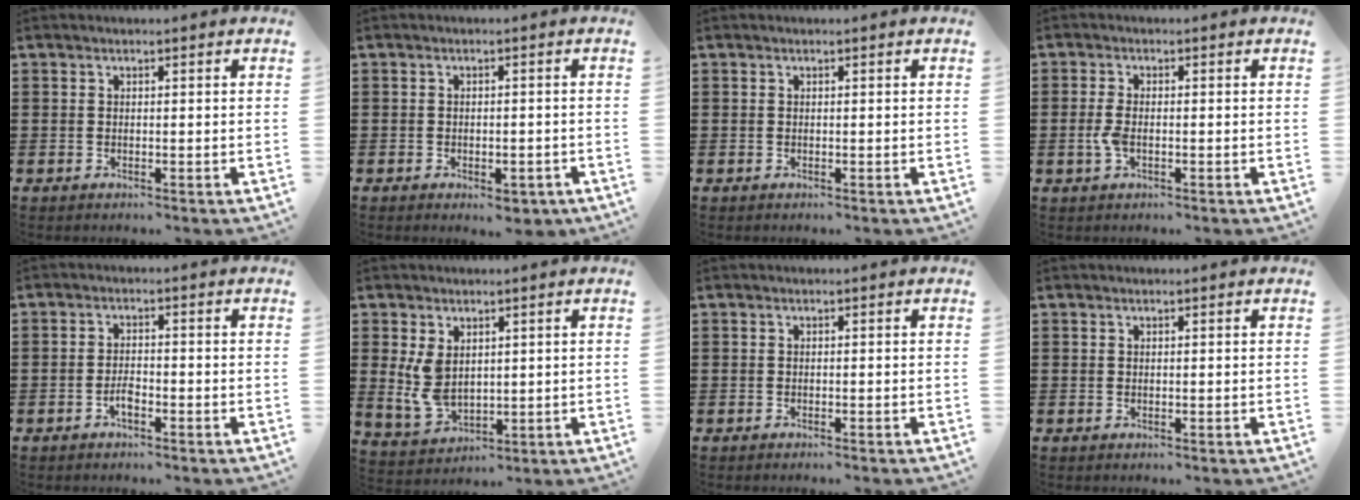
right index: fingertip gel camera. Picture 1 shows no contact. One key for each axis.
{"total": 2.3, "fx": -1.8, "fy": 0.6, "fz": 1.2, "tx": -0.022, "ty": 0.000, "tz": -0.035}
{"total": 0.0}
{"total": 2.9, "fx": -0.7, "fy": 1.2, "fz": 2.5, "tx": -0.070, "ty": -0.007, "tz": -0.019}
{"total": 2.3, "fx": -1.4, "fy": 0.9, "fz": 1.6, "tx": -0.032, "ty": 0.004, "tz": -0.028}
{"total": 5.6, "fx": 1.6, "fy": 3.8, "fz": 3.8, "tx": -0.101, "ty": -0.002, "tz": 0.028}
{"total": 0.6, "fx": -0.6, "fy": -0.2, "fz": 0.1, "tx": -0.004, "ty": -0.003, "tz": -0.012}
{"total": 0.0}